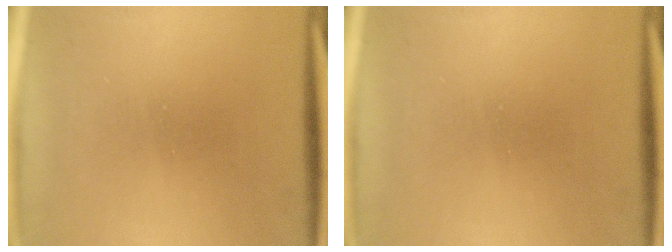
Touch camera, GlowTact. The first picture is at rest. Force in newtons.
{"total": 0.0}